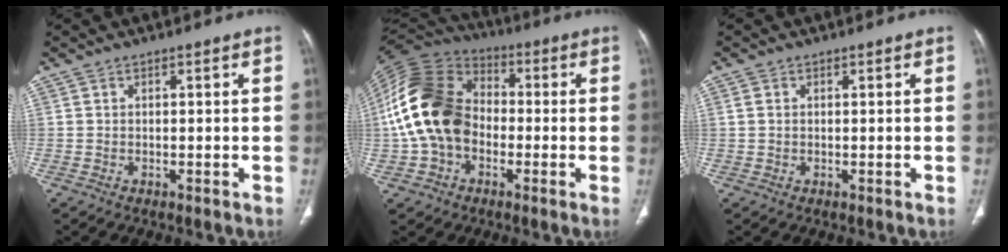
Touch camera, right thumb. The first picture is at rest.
{"total": 19.1, "force": [-1.9, 14.3, 12.6], "torque": [-0.246, 0.035, -0.043]}
{"total": 1.3, "force": [0.3, 1.0, 0.8], "torque": [-0.019, 0.003, 0.009]}